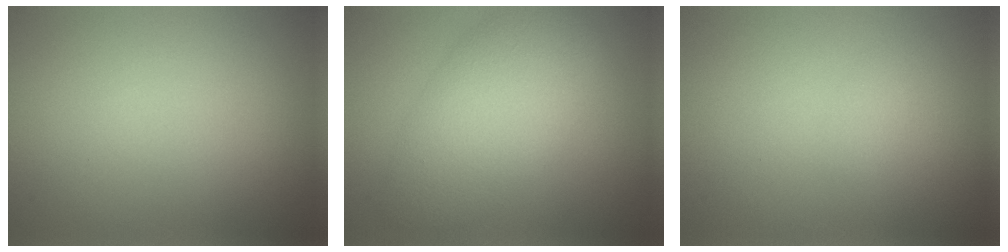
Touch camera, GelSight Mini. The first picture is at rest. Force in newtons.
{"total": 7.2, "press": 7.2, "slide": 0.2}
{"total": 0.5, "press": 0.5, "slide": 0.0}